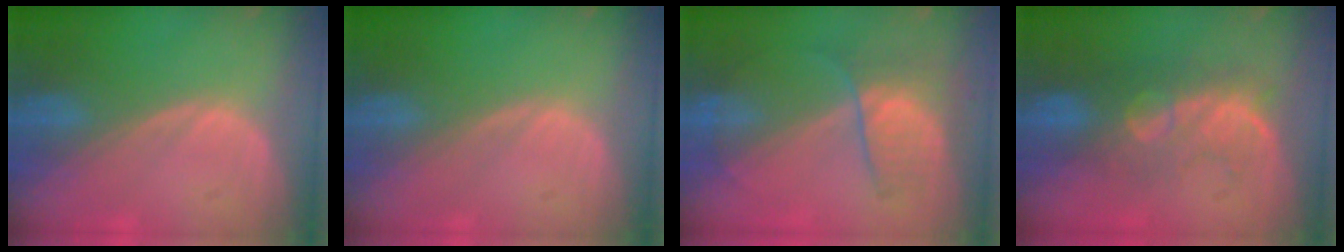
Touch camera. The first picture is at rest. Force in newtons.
{"total": 0.0}
{"total": 7.0, "press": 6.0, "slide": 3.7}
{"total": 8.0, "press": 7.8, "slide": 1.7}